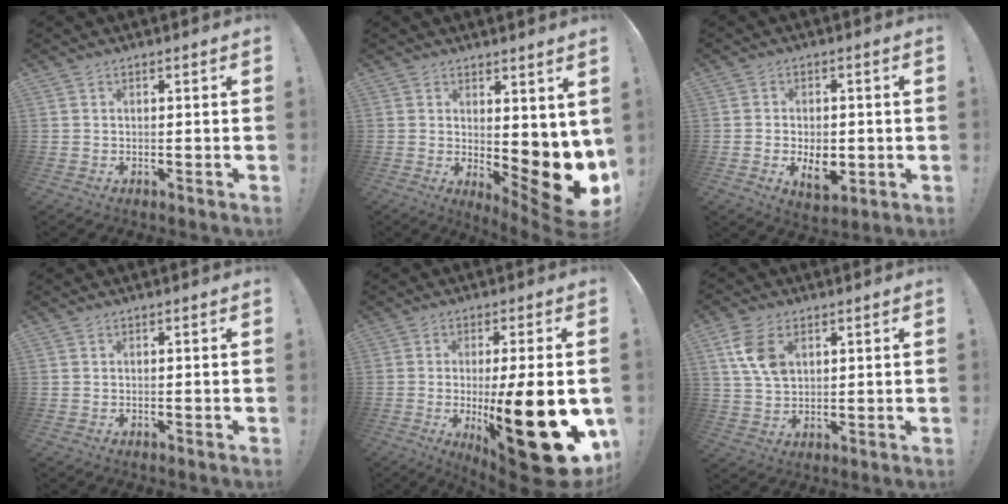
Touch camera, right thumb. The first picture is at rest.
{"total": 7.4, "force": [0.0, 2.2, 7.0], "torque": [-0.074, -0.035, 0.005]}
{"total": 7.5, "force": [-1.9, 5.1, 5.2], "torque": [-0.069, 0.003, -0.029]}
{"total": 0.0}
{"total": 24.0, "force": [-5.3, 6.1, 22.6], "torque": [-0.330, 0.006, -0.067]}
{"total": 9.8, "force": [3.8, 6.4, 6.4], "torque": [-0.125, -0.005, 0.074]}